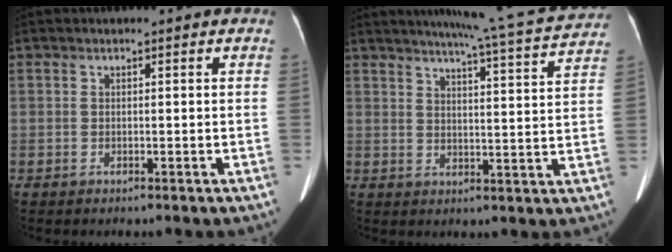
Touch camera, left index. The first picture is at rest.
{"total": 15.4, "force": [14.3, -0.5, 5.6], "torque": [-0.089, -0.032, 0.174]}